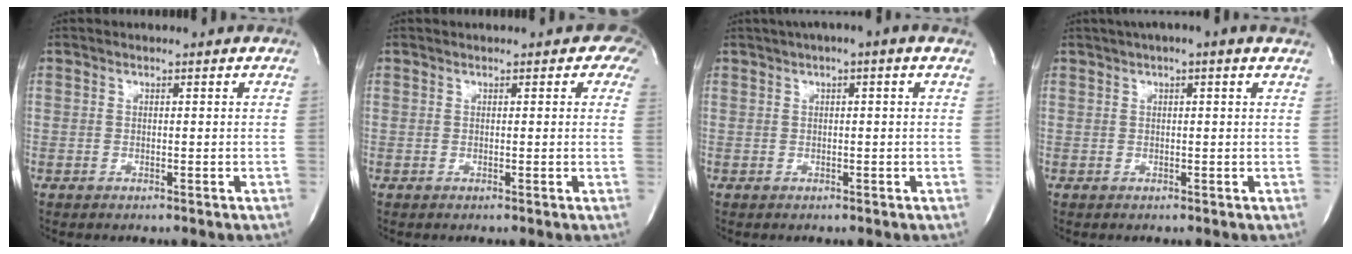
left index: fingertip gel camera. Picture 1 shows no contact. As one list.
[{"total": 3.0, "force": [1.7, 1.8, 1.7], "torque": [0.003, 0.007, 0.011]}, {"total": 2.9, "force": [1.3, -0.1, 2.6], "torque": [-0.044, 0.015, 0.015]}, {"total": 4.4, "force": [2.8, 0.3, 3.4], "torque": [-0.054, 0.025, 0.033]}]